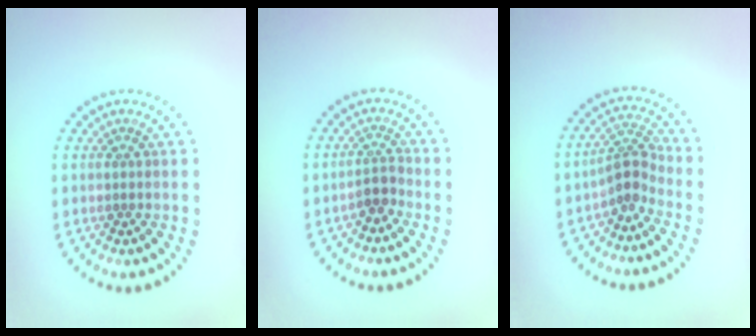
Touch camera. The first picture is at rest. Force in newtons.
{"total": 1.7, "press": 1.3, "slide": 1.1}
{"total": 2.6, "press": 1.9, "slide": 1.8}